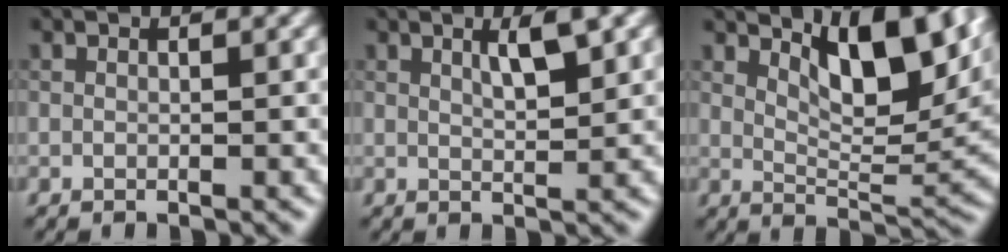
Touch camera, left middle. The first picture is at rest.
{"total": 2.9, "force": [1.5, 0.5, 2.4], "torque": [-0.039, 0.001, 0.024]}
{"total": 8.7, "force": [4.3, 3.3, 6.8], "torque": [-0.104, -0.003, 0.073]}